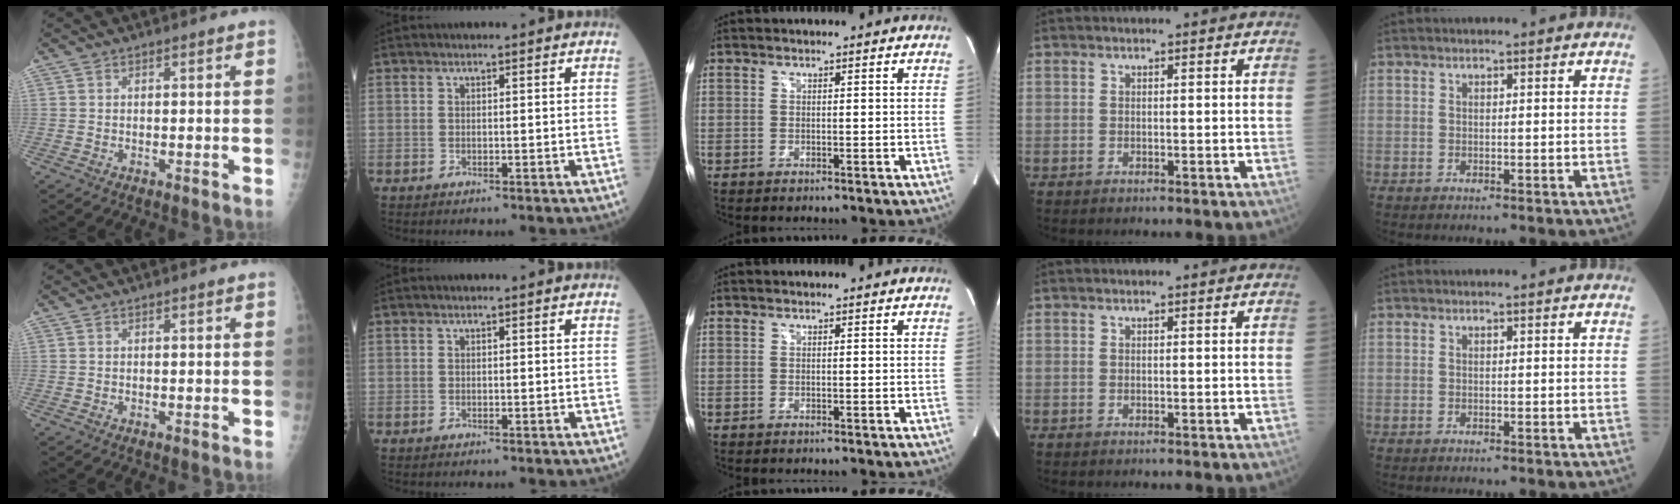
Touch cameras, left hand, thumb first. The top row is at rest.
{}